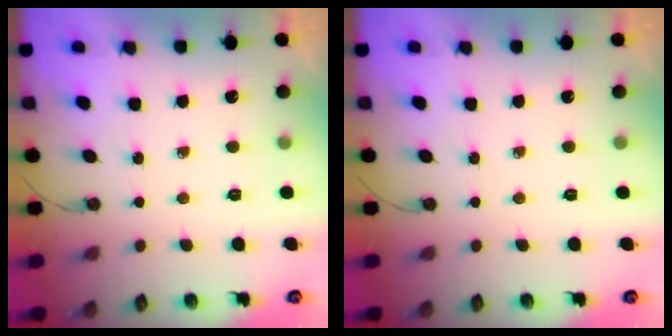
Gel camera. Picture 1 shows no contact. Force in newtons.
{"total": 0.0}